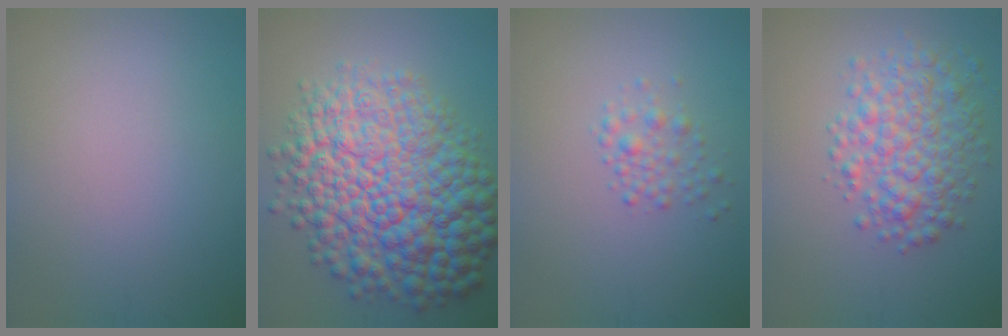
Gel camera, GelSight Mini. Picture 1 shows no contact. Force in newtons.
{"total": 14.0, "press": 14.0, "slide": 0.2}
{"total": 1.7, "press": 1.7, "slide": 0.1}
{"total": 5.2, "press": 5.2, "slide": 0.1}